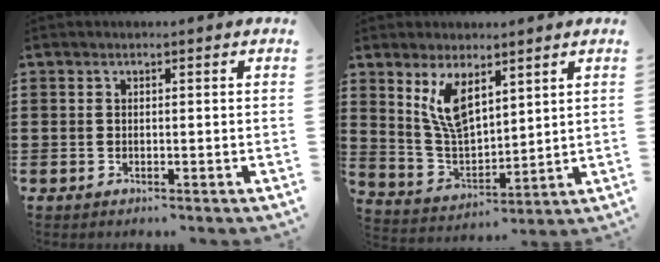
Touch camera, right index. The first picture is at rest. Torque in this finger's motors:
{"motor_torque": [0.80, 0.76, 0.31, 0.09]}